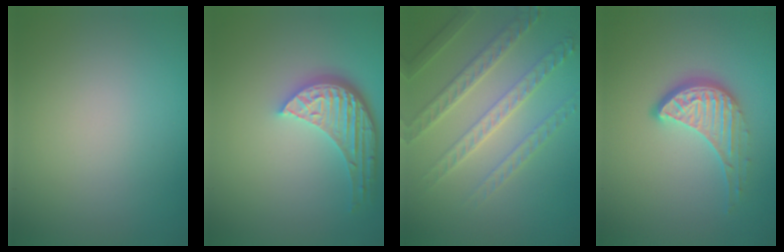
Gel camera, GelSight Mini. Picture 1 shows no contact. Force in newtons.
{"total": 5.4, "press": 3.9, "slide": 3.6}
{"total": 4.1, "press": 4.1, "slide": 0.2}
{"total": 4.1, "press": 3.0, "slide": 2.8}